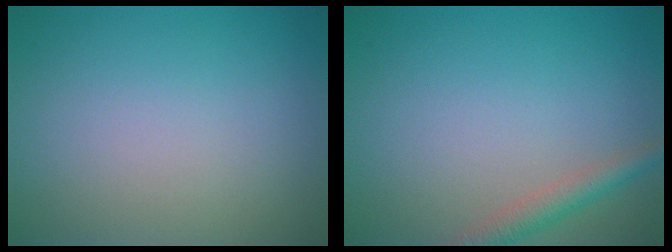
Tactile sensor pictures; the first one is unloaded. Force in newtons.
{"total": 2.4, "press": 2.4, "slide": 0.1}